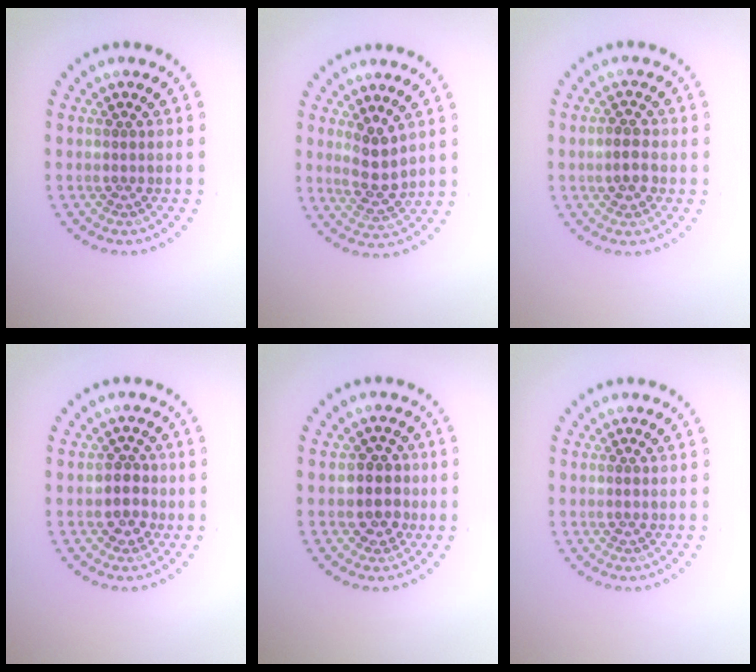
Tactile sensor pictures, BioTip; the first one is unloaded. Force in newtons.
{"total": 2.8, "press": 2.6, "slide": 1.1}
{"total": 2.2, "press": 2.2, "slide": 0.3}
{"total": 2.4, "press": 2.2, "slide": 1.0}
{"total": 2.8, "press": 2.5, "slide": 1.3}
{"total": 0.6, "press": 0.5, "slide": 0.2}